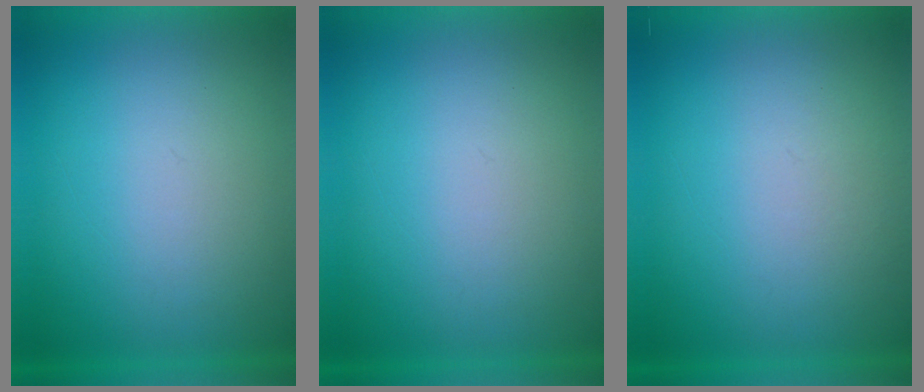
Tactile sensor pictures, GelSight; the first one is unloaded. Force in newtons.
{"total": 0.0}
{"total": 1.5}